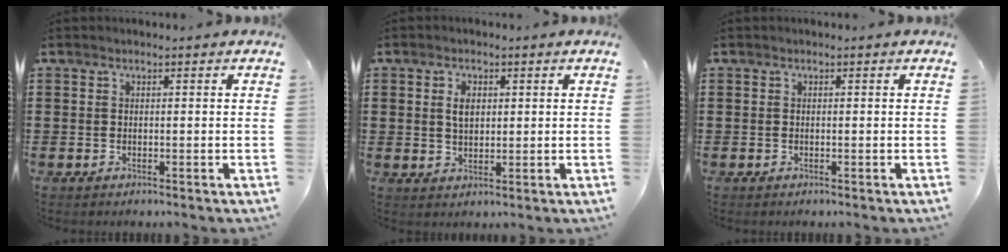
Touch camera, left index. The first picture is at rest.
{"total": 3.0, "force": [0.8, 2.0, 2.2], "torque": [-0.040, 0.007, 0.012]}
{"total": 0.0}